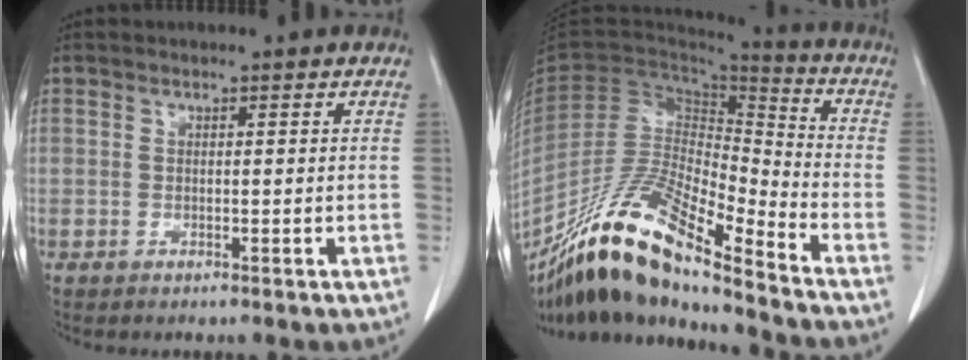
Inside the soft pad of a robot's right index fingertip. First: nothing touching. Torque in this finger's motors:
{"motor_torque": [0.05, -0.03, -0.29, -0.21]}